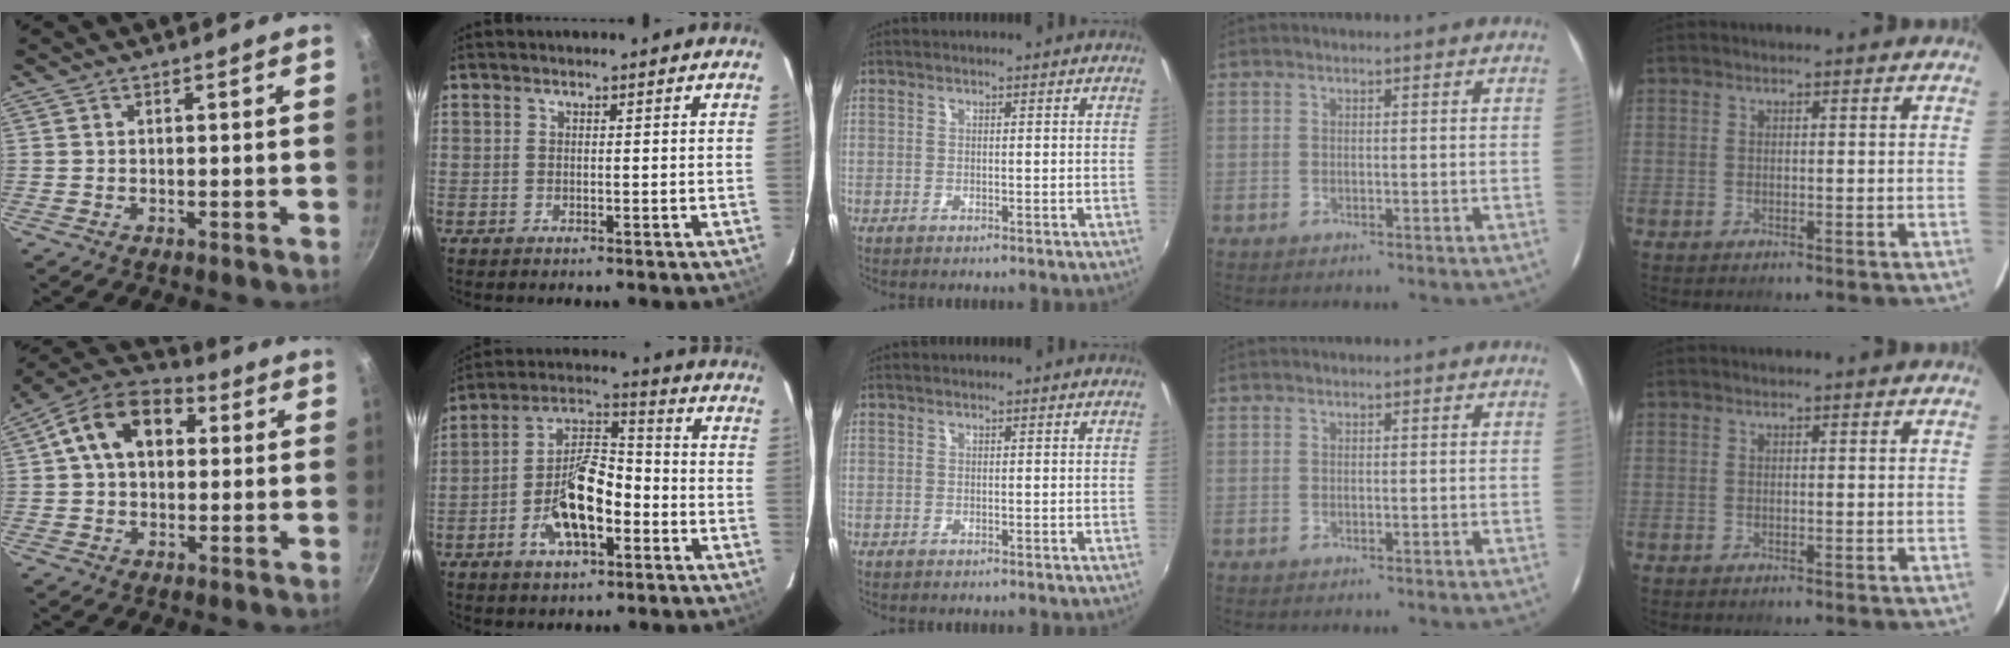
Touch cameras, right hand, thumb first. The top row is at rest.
{"thumb": {"total": 13.6, "force": [2.9, 9.4, 9.4], "torque": [-0.125, 0.027, 0.028]}, "index": {"total": 12.3, "force": [-5.0, 5.2, 10.0], "torque": [-0.197, 0.015, -0.086]}}